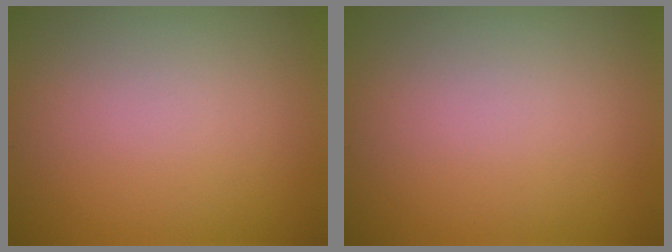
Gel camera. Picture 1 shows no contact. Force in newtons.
{"total": 0.0}